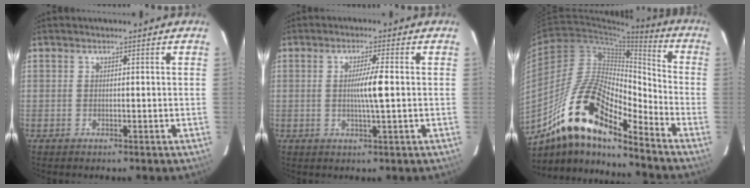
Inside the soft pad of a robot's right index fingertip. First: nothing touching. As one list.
[{"total": 4.4, "force": [0.0, -0.4, 4.3], "torque": [-0.079, -0.004, -0.001]}, {"total": 15.8, "force": [-10.9, 4.1, 10.6], "torque": [-0.198, 0.027, -0.192]}]